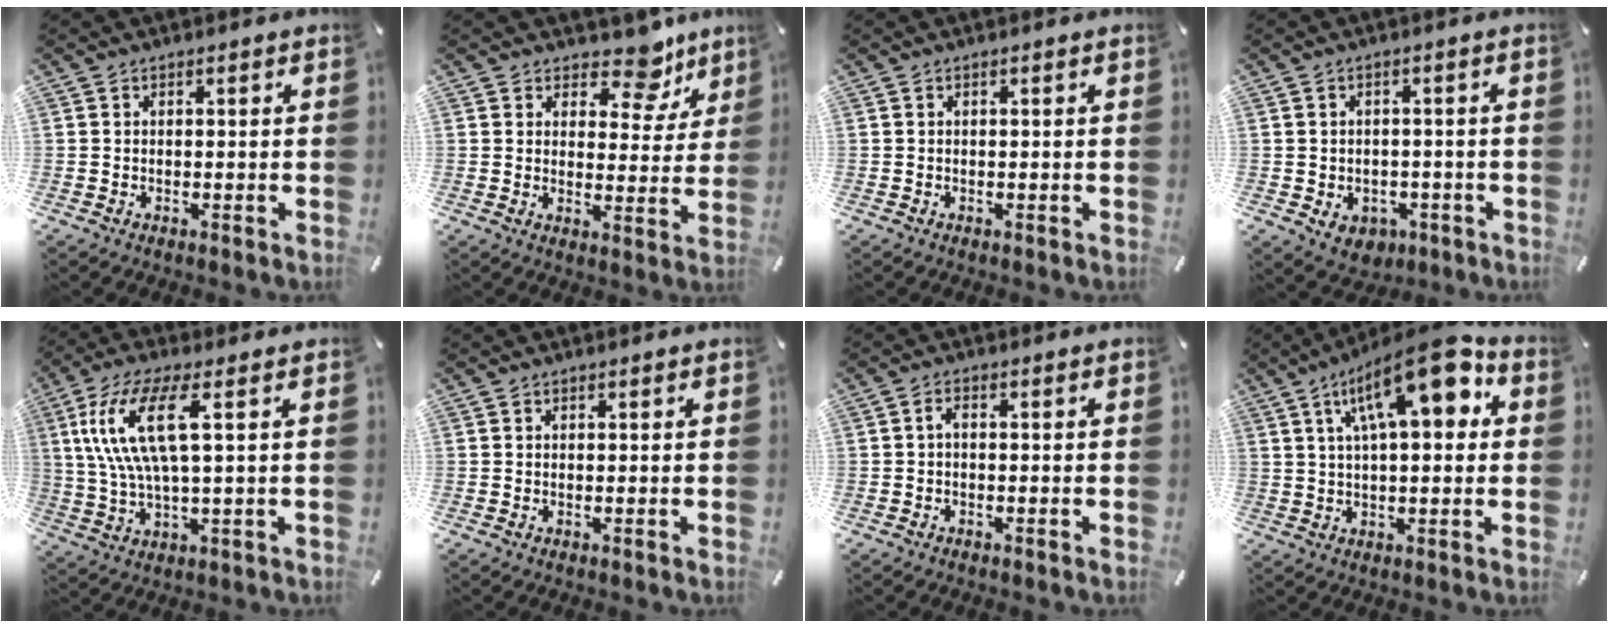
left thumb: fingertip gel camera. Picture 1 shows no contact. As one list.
[{"total": 9.9, "force": [7.8, 4.5, 3.9], "torque": [-0.044, -0.060, 0.135]}, {"total": 0.0}, {"total": 4.6, "force": [-1.2, 4.1, 1.9], "torque": [-0.021, 0.003, -0.021]}, {"total": 13.6, "force": [3.9, 3.9, 12.4], "torque": [-0.268, -0.005, 0.062]}, {"total": 0.0}, {"total": 1.5, "force": [-0.7, 0.5, 1.2], "torque": [-0.022, 0.005, -0.014]}, {"total": 17.6, "force": [7.2, 6.0, 14.9], "torque": [-0.234, -0.030, 0.108]}]